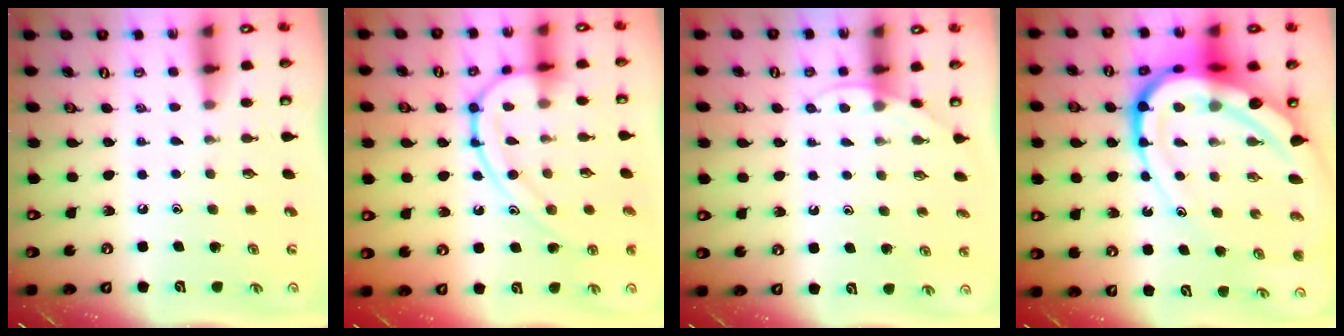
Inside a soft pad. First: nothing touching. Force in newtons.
{"total": 12.3, "press": 12.2, "slide": 0.1}
{"total": 3.9, "press": 3.8, "slide": 0.4}
{"total": 22.8, "press": 22.6, "slide": 2.4}